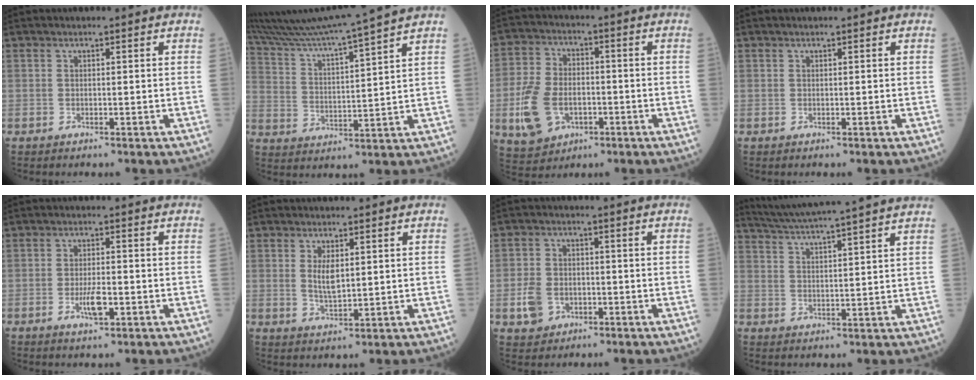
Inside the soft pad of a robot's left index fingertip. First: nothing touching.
{"total": 16.8, "force": [14.9, -2.8, 7.2], "torque": [-0.132, -0.019, 0.233]}
{"total": 10.5, "force": [-3.1, 7.2, 6.9], "torque": [-0.166, 0.005, -0.050]}
{"total": 0.0}
{"total": 3.4, "force": [-1.2, 0.8, 3.1], "torque": [-0.059, -0.001, -0.020]}
{"total": 3.5, "force": [0.9, 1.2, 3.2], "torque": [-0.066, -0.006, 0.020]}
{"total": 5.4, "force": [-2.0, 4.3, 2.5], "torque": [-0.062, 0.008, -0.028]}
{"total": 15.6, "force": [13.9, -1.6, 6.9], "torque": [-0.128, -0.002, 0.194]}